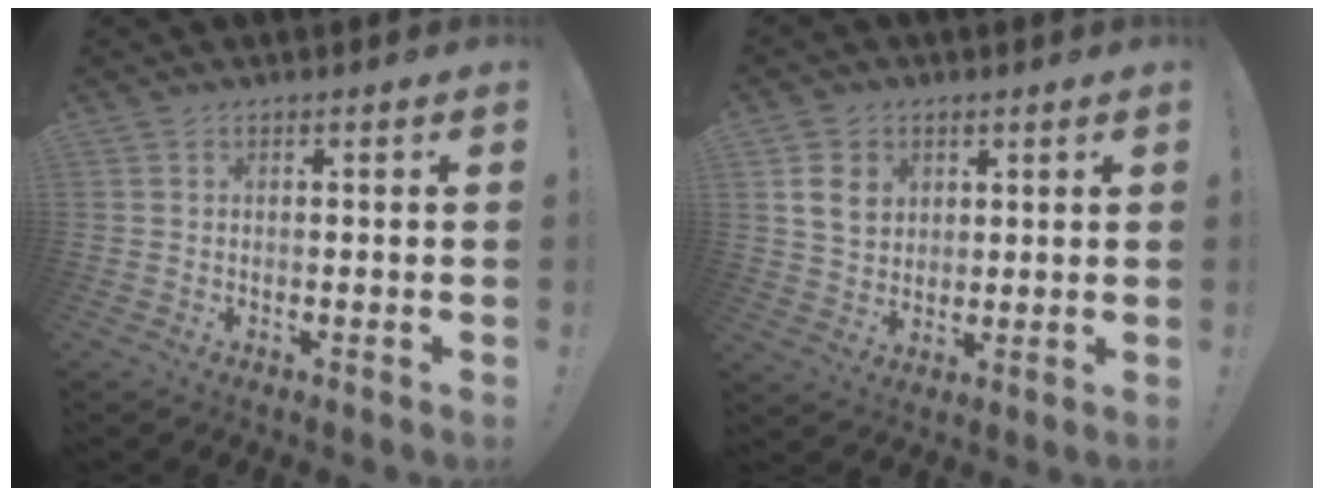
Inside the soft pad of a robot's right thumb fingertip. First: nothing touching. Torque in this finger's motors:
{"motor_torque": [-0.06, 1.61, 0.70, 0.93, 0.10]}